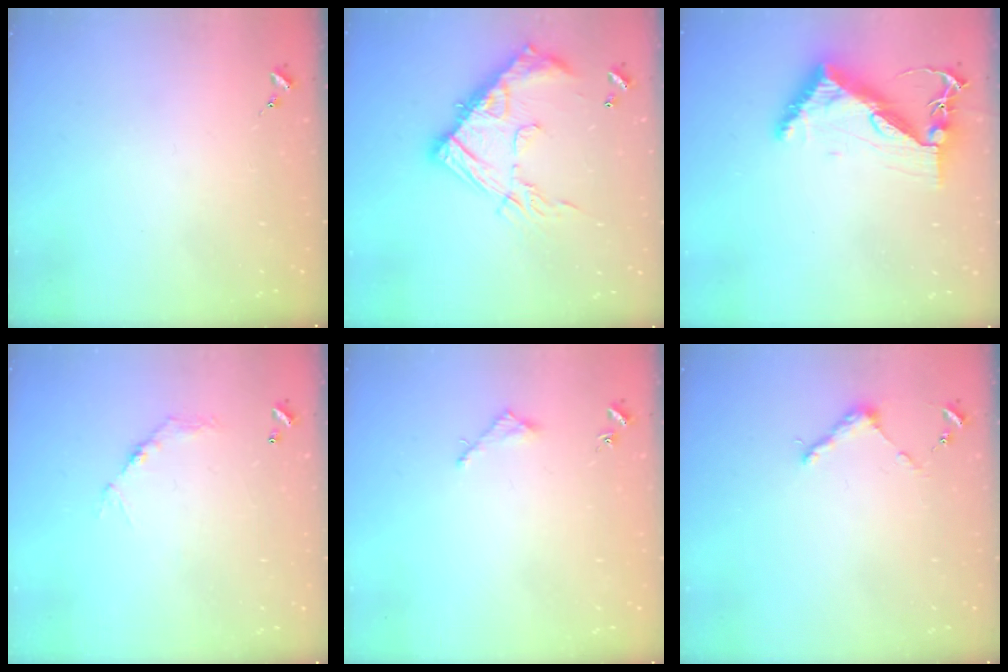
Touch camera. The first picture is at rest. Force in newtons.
{"total": 19.9, "press": 19.9, "slide": 1.7}
{"total": 9.1, "press": 9.1, "slide": 1.1}
{"total": 5.7, "press": 5.7, "slide": 0.4}
{"total": 2.0, "press": 2.0, "slide": 0.1}
{"total": 4.7, "press": 4.7, "slide": 0.5}